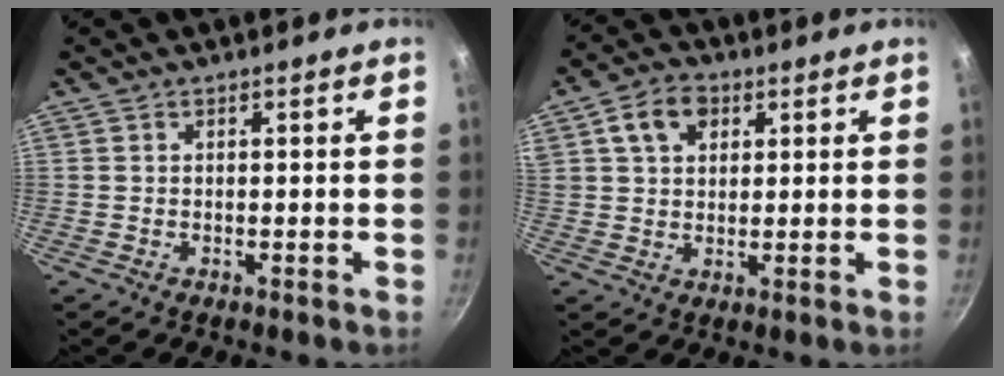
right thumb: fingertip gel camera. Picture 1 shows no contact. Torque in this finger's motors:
{"motor_torque": [0.59, 3.76, 1.19, 0.27, 0.22]}